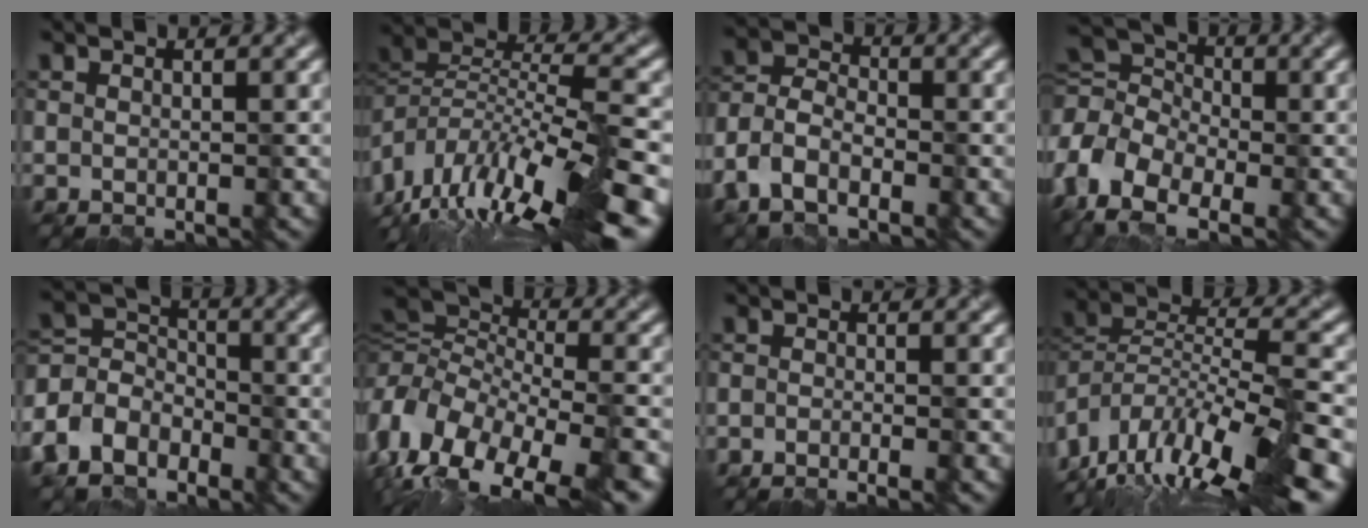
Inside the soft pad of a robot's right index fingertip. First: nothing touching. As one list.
[{"total": 14.6, "force": [-8.3, 4.1, 11.2], "torque": [-0.177, 0.044, -0.134]}, {"total": 5.5, "force": [-3.4, 3.2, 3.0], "torque": [-0.073, 0.001, -0.068]}, {"total": 8.5, "force": [-3.7, 5.8, 5.0], "torque": [-0.121, 0.005, -0.087]}, {"total": 6.7, "force": [-4.3, 4.7, 2.0], "torque": [-0.041, -0.001, -0.094]}, {"total": 13.6, "force": [-6.0, 7.8, 9.4], "torque": [-0.194, -0.012, -0.090]}, {"total": 2.5, "force": [-1.5, 0.9, 1.7], "torque": [0.001, -0.004, -0.027]}, {"total": 15.3, "force": [-11.1, 4.2, 9.8], "torque": [-0.150, 0.035, -0.178]}]